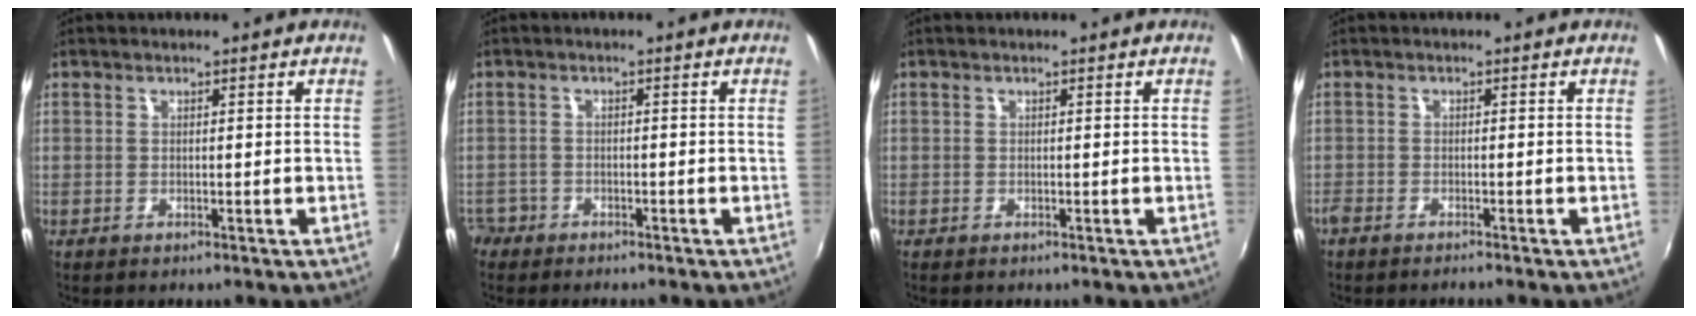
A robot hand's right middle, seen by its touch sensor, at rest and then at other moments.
{"total": 3.8, "force": [-2.9, 2.4, 0.5], "torque": [-0.026, -0.004, -0.058]}
{"total": 0.0}
{"total": 2.1, "force": [-1.9, 0.3, 0.6], "torque": [-0.023, -0.009, -0.041]}